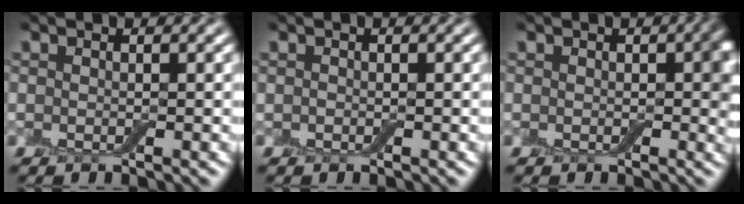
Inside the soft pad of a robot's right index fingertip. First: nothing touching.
{"total": 0.0}
{"total": 2.2, "force": [0.1, 1.4, 1.7], "torque": [-0.017, -0.002, -0.004]}